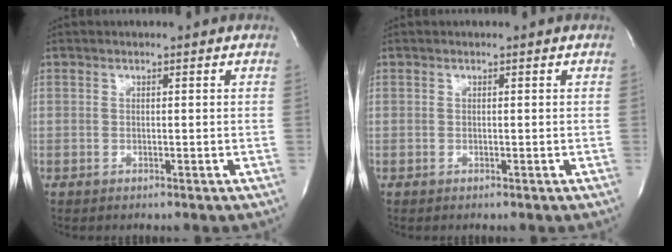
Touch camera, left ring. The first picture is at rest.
{"total": 0.0}